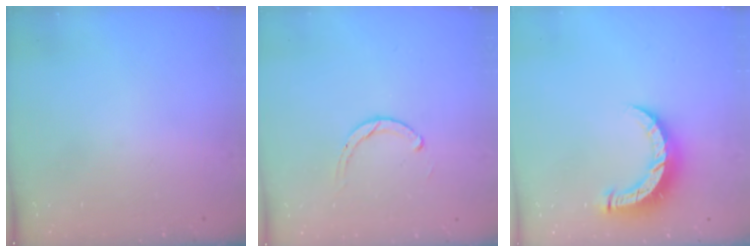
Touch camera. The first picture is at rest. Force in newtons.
{"total": 1.8, "press": 1.8, "slide": 0.2}
{"total": 9.2, "press": 9.1, "slide": 0.6}